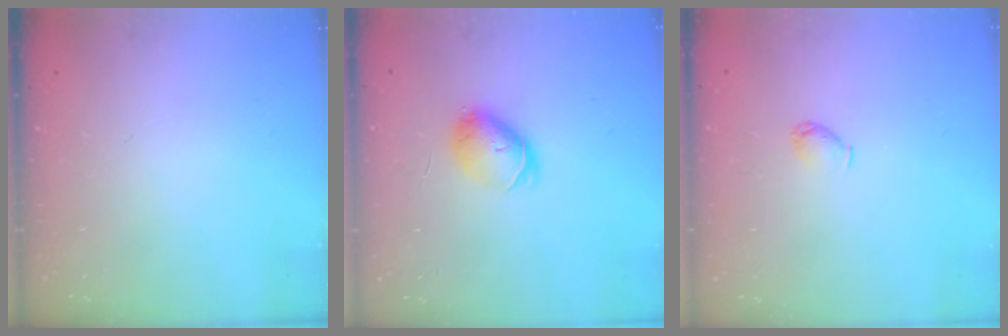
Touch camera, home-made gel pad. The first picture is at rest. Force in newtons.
{"total": 6.9, "press": 6.9, "slide": 0.2}
{"total": 3.3, "press": 3.3, "slide": 0.6}